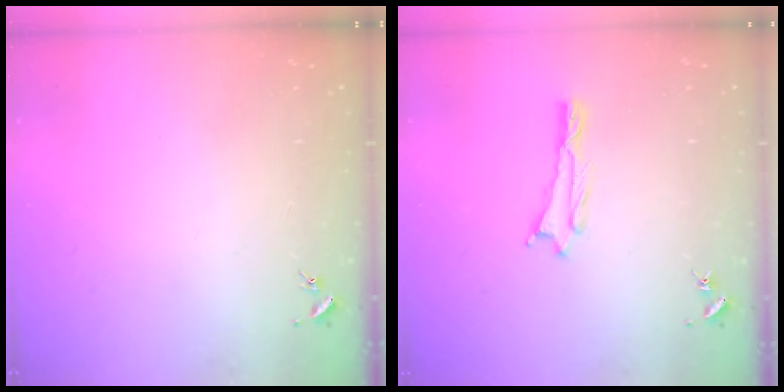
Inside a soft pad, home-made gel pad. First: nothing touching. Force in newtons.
{"total": 0.7, "press": 0.7, "slide": 0.1}